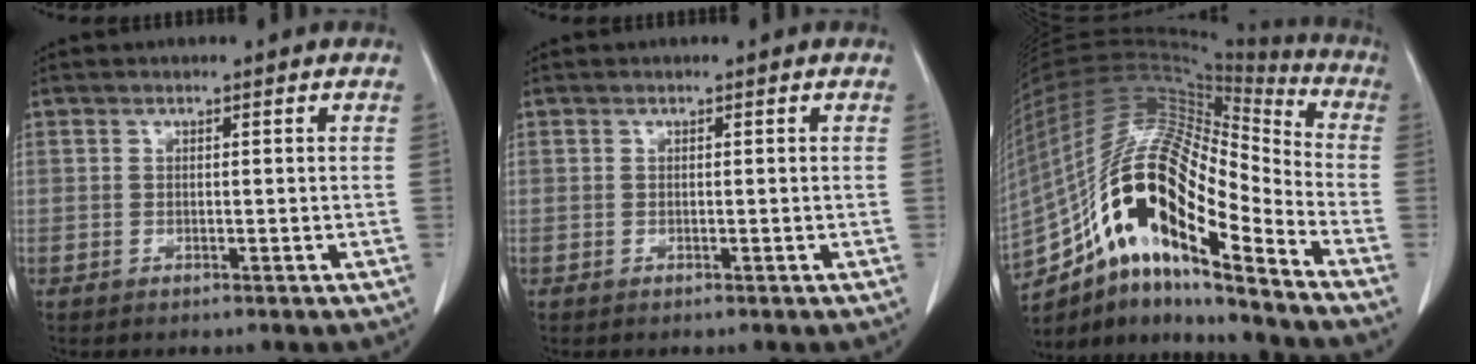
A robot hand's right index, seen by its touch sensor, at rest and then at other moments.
{"total": 0.0}
{"total": 25.4, "force": [-13.2, 6.1, 20.8], "torque": [-0.406, 0.010, -0.234]}